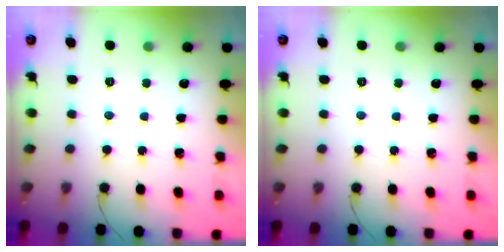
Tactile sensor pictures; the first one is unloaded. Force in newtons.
{"total": 0.0}